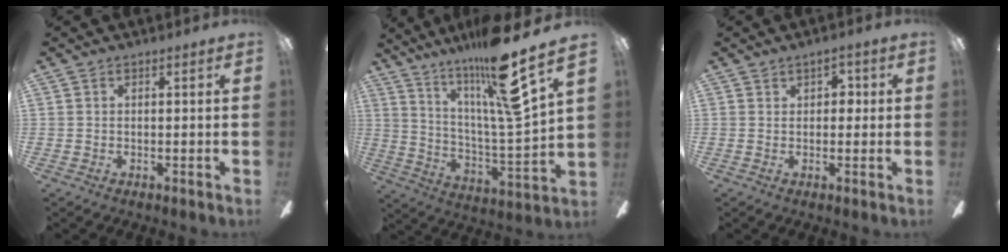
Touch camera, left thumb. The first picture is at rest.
{"total": 21.6, "force": [15.0, 2.4, 15.3], "torque": [-0.267, -0.086, 0.229]}
{"total": 2.9, "force": [1.1, 1.8, 2.0], "torque": [-0.015, -0.002, 0.013]}